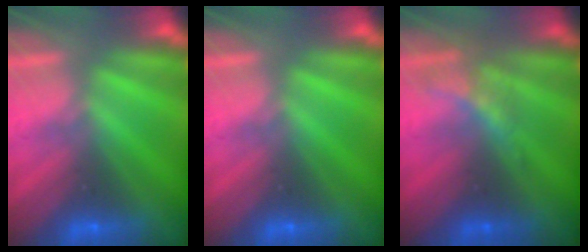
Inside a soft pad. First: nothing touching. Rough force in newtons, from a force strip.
{"total": 0.0}
{"total": 2.2}